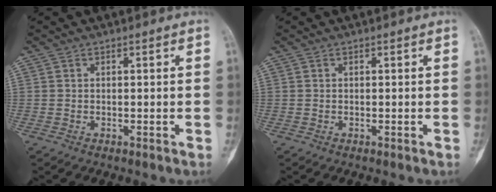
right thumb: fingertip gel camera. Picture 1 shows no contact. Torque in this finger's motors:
{"motor_torque": [0.04, 0.02, 0.00, 0.00, 0.02]}